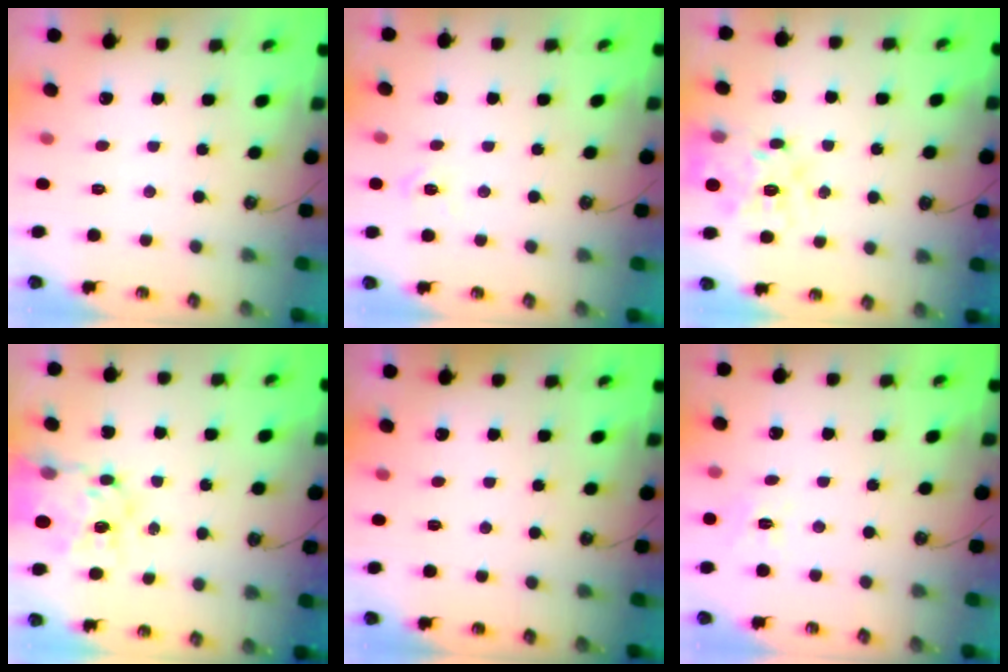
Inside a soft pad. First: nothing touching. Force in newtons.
{"total": 4.9, "press": 4.9, "slide": 0.4}
{"total": 16.2, "press": 16.1, "slide": 1.4}
{"total": 15.0, "press": 14.9, "slide": 1.5}
{"total": 0.0}
{"total": 6.2, "press": 6.2, "slide": 0.7}